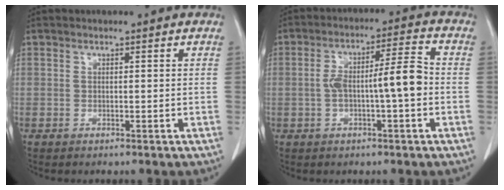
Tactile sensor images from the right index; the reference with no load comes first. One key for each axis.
{"total": 8.2, "fx": -1.2, "fy": 1.1, "fz": 8.1, "tx": -0.144, "ty": 0.024, "tz": -0.020}